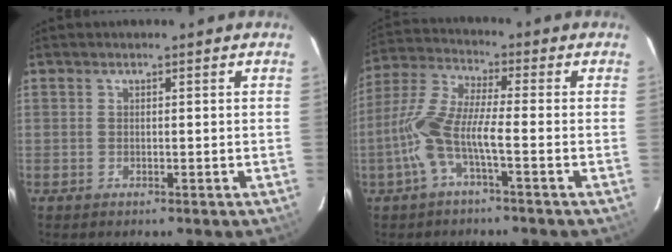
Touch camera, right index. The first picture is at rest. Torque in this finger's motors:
{"motor_torque": [1.12, -0.78, 0.83, 0.21]}